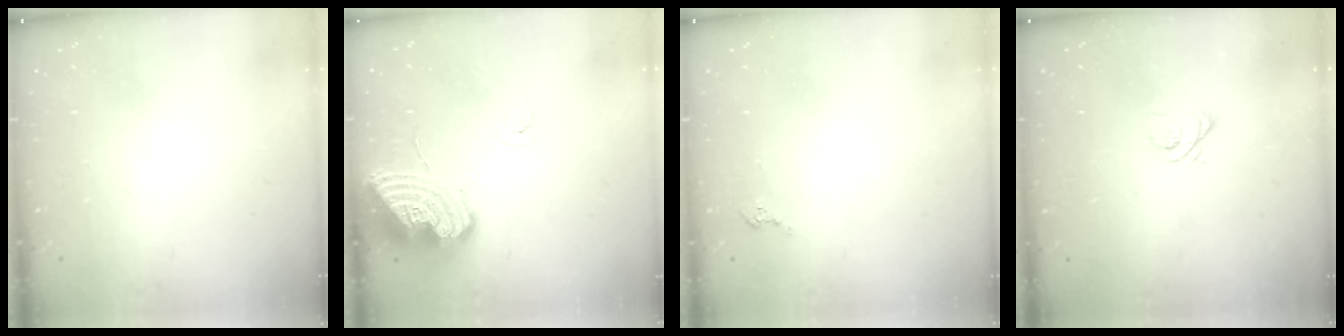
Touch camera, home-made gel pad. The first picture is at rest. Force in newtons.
{"total": 14.4, "press": 14.2, "slide": 2.2}
{"total": 1.6, "press": 1.6, "slide": 0.2}
{"total": 3.8, "press": 3.8, "slide": 0.0}